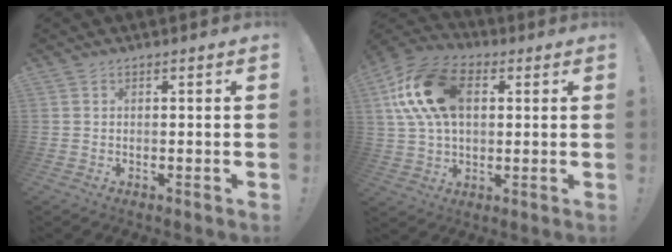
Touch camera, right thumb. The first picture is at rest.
{"total": 20.0, "force": [4.8, 12.8, 14.6], "torque": [-0.256, 0.006, 0.089]}